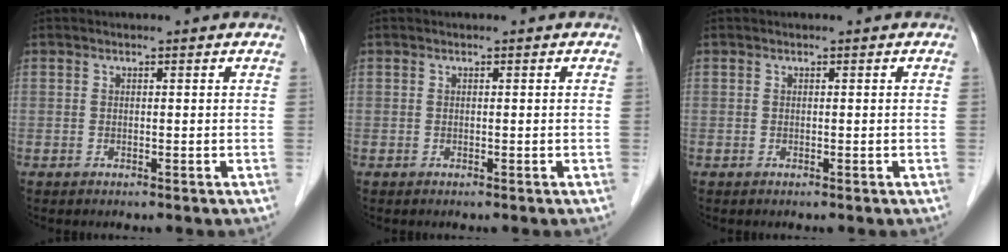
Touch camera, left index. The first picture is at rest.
{"total": 0.0}
{"total": 0.0}